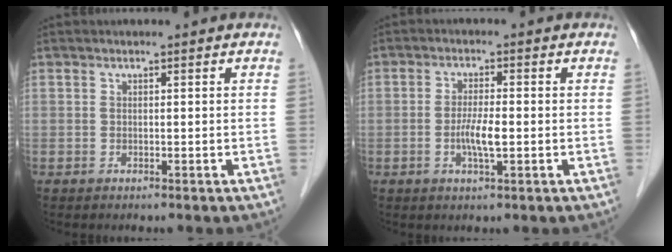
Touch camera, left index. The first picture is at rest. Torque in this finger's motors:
{"motor_torque": [0.85, 0.62, 0.25, 0.08]}